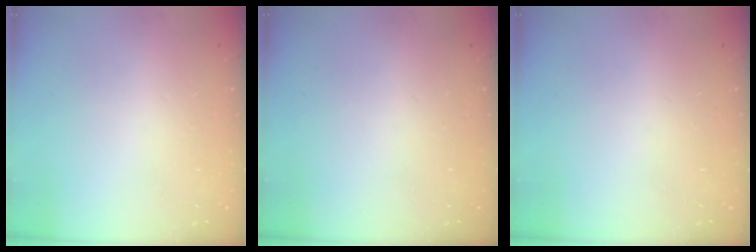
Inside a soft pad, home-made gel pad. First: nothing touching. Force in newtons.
{"total": 0.0}
{"total": 0.0}